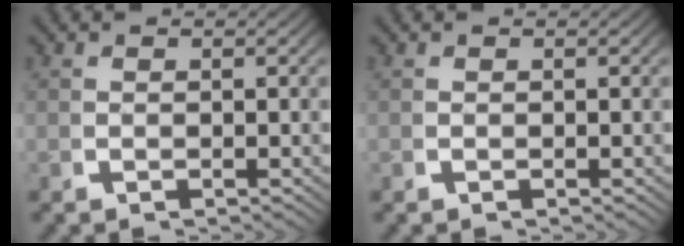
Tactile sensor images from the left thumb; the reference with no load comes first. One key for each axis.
{"total": 0.0}